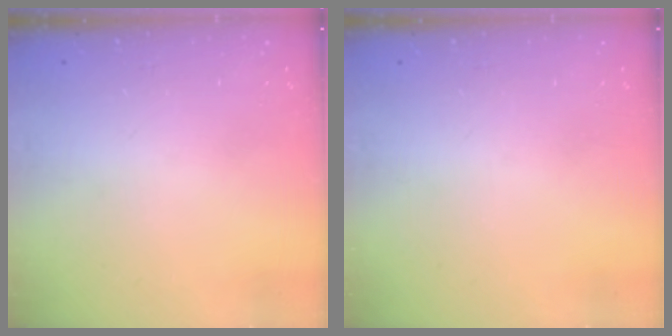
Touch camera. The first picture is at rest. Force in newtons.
{"total": 0.0}